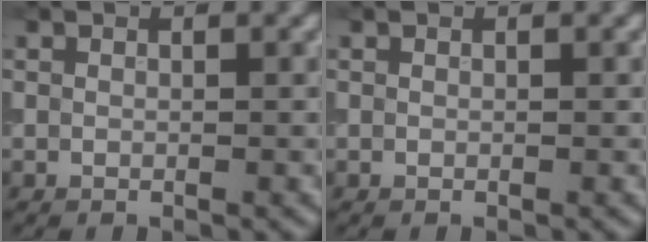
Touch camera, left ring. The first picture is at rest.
{"total": 0.0}